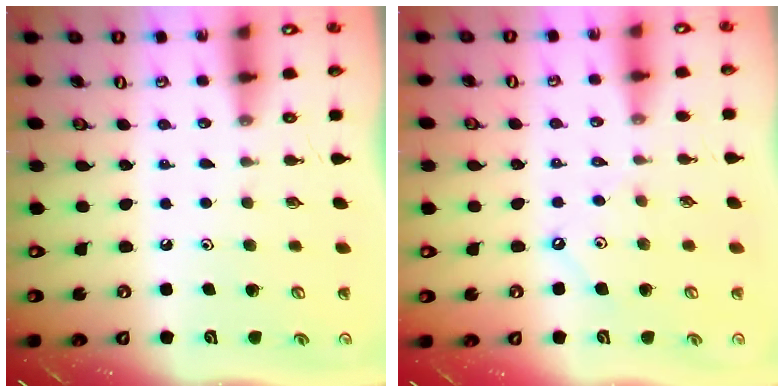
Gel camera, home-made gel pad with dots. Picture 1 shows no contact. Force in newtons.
{"total": 2.8, "press": 2.8, "slide": 0.4}